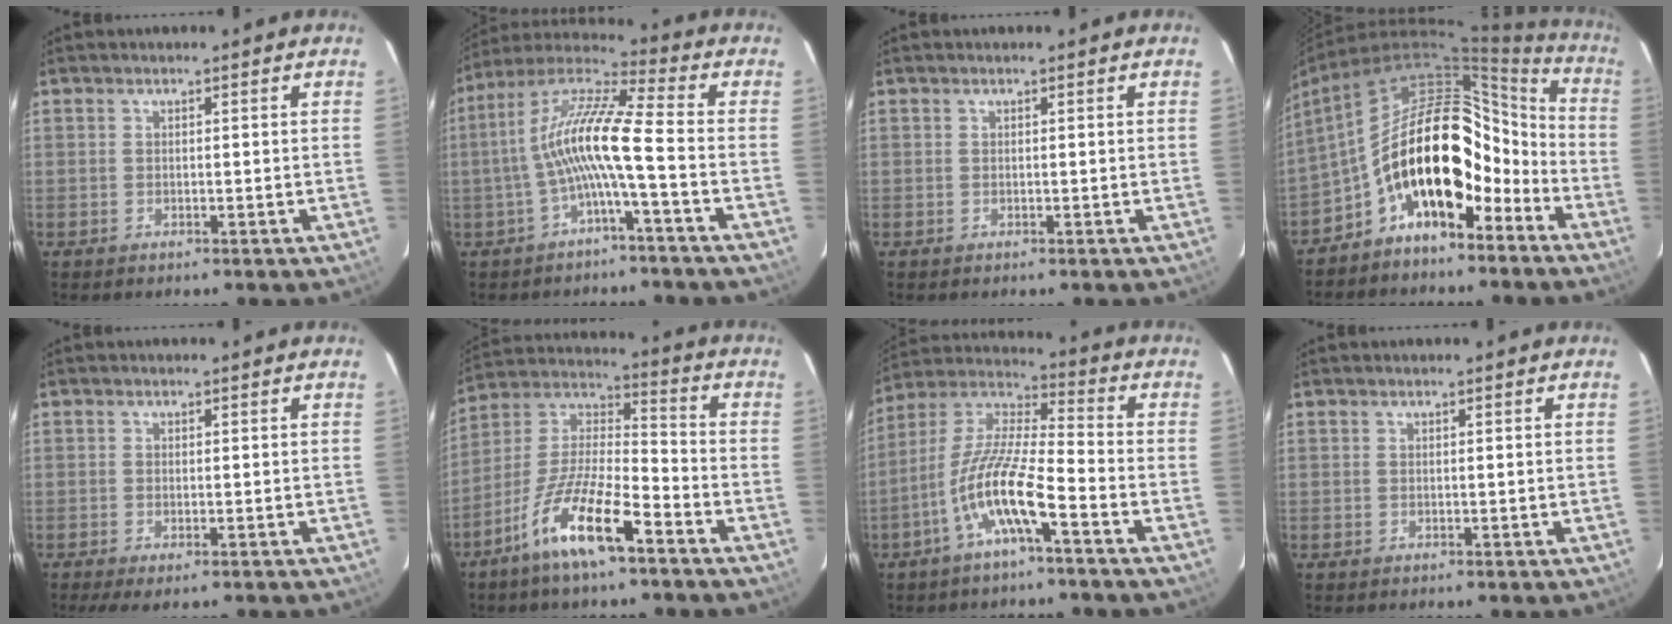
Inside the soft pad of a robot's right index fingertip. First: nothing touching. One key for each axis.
{"total": 11.8, "fx": -3.0, "fy": 0.6, "fz": 11.4, "tx": -0.231, "ty": 0.017, "tz": -0.061}
{"total": 0.0}
{"total": 20.6, "fx": -9.0, "fy": 10.2, "fz": 15.5, "tx": -0.253, "ty": 0.026, "tz": -0.155}
{"total": 3.9, "fx": -2.7, "fy": 0.7, "fz": 2.8, "tx": -0.060, "ty": -0.014, "tz": -0.043}
{"total": 14.8, "fx": -9.1, "fy": 3.5, "fz": 11.2, "tx": -0.225, "ty": -0.009, "tz": -0.176}
{"total": 12.3, "fx": -5.9, "fy": 1.8, "fz": 10.7, "tx": -0.216, "ty": 0.002, "tz": -0.118}
{"total": 0.0}